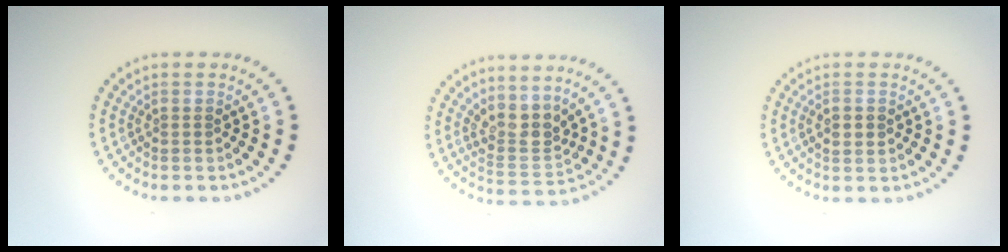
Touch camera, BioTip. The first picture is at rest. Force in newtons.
{"total": 3.1, "press": 2.5, "slide": 1.8}
{"total": 2.1, "press": 2.1, "slide": 0.1}